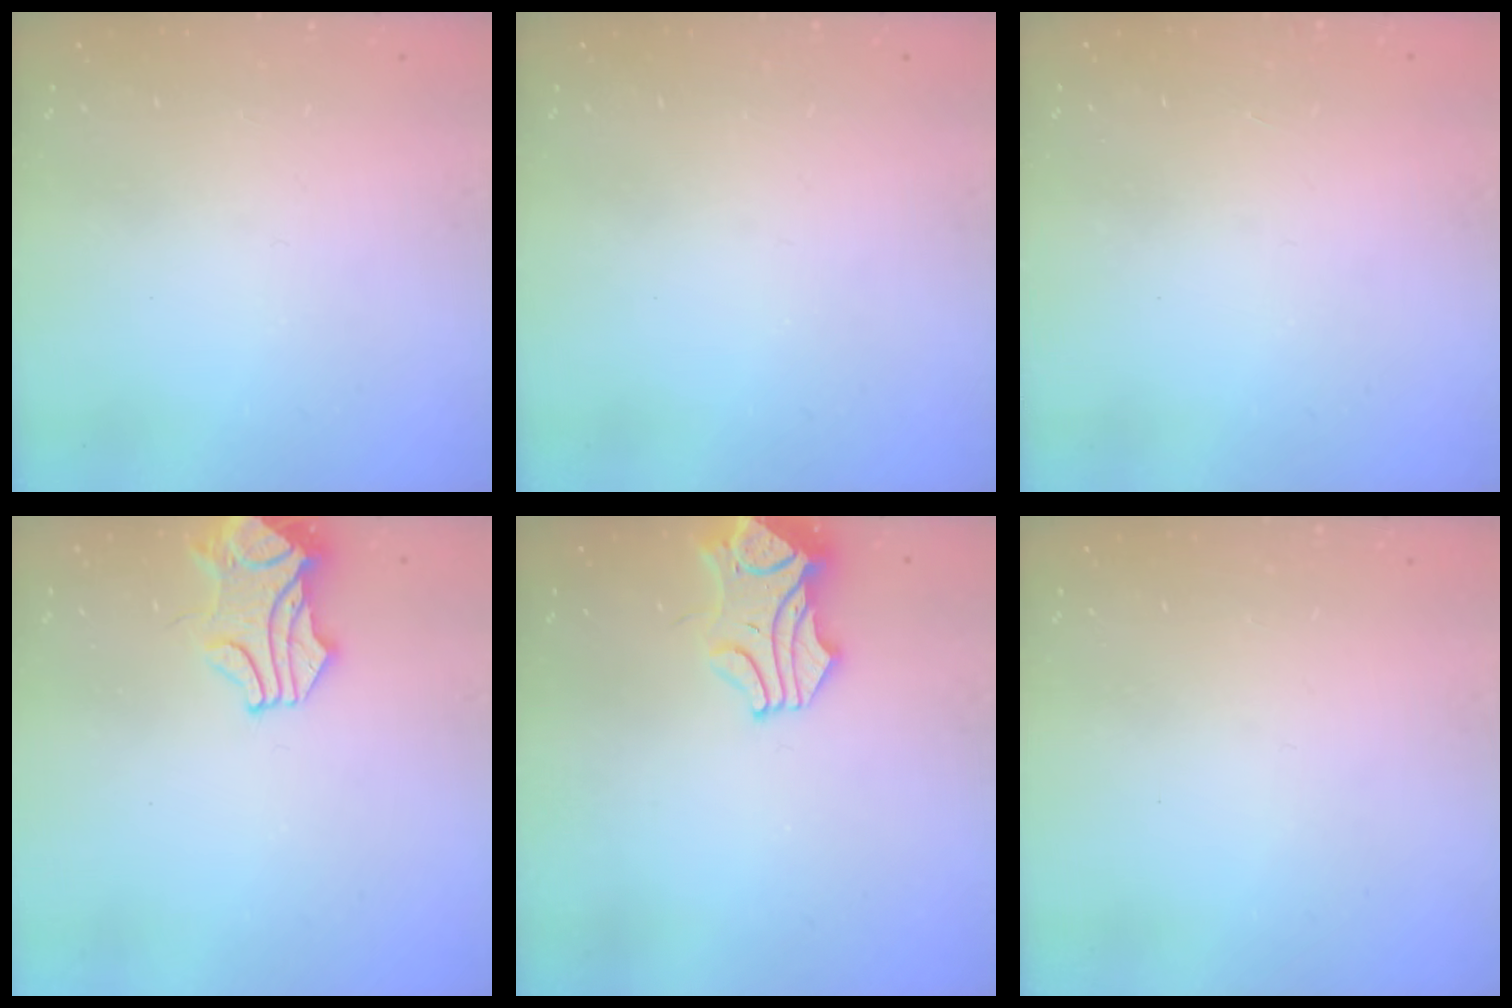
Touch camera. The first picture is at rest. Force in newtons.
{"total": 0.0}
{"total": 6.7, "press": 6.7, "slide": 0.4}
{"total": 1.9, "press": 1.8, "slide": 0.6}
{"total": 1.1, "press": 0.7, "slide": 0.9}
{"total": 0.0}